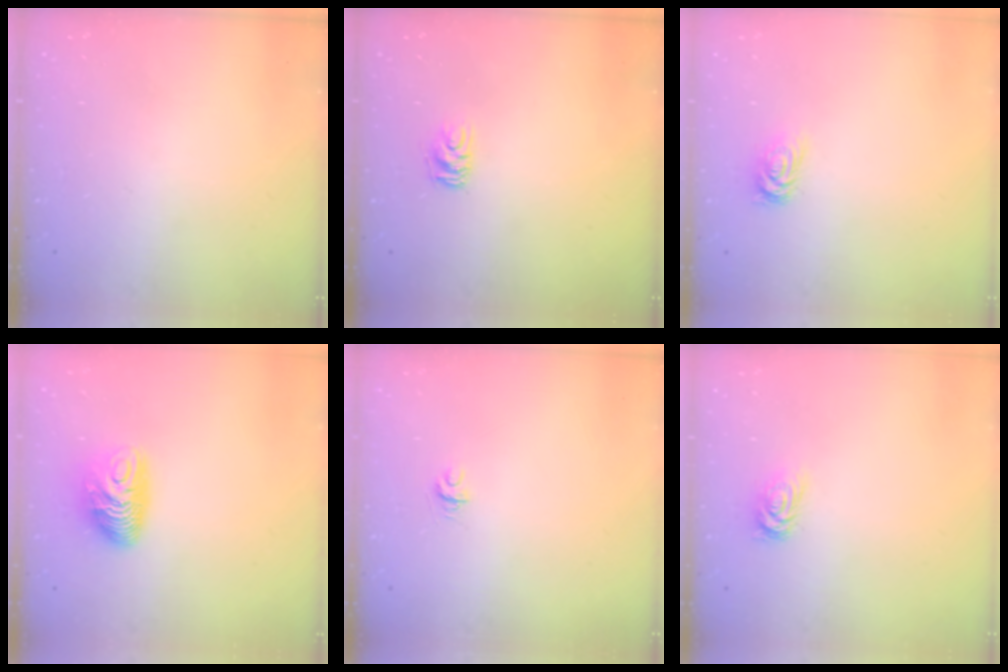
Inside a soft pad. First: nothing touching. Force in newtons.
{"total": 6.1, "press": 6.0, "slide": 0.8}
{"total": 3.2, "press": 3.1, "slide": 0.4}
{"total": 8.9, "press": 8.9, "slide": 0.3}
{"total": 4.0, "press": 4.0, "slide": 0.4}
{"total": 3.2, "press": 3.1, "slide": 0.4}